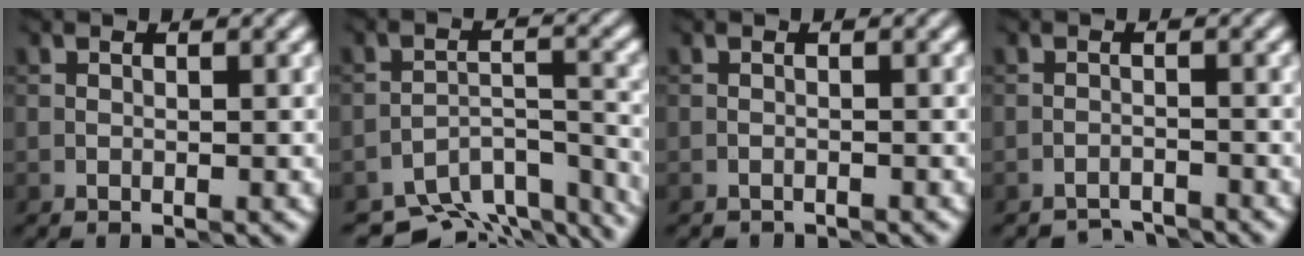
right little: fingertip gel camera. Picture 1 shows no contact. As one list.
[{"total": 10.6, "force": [-8.6, 4.3, 4.5], "torque": [-0.073, -0.001, -0.111]}, {"total": 0.8, "force": [-0.8, 0.0, -0.2], "torque": [0.004, -0.002, -0.018]}, {"total": 2.8, "force": [-2.8, 0.3, 0.2], "torque": [0.000, -0.003, -0.053]}]